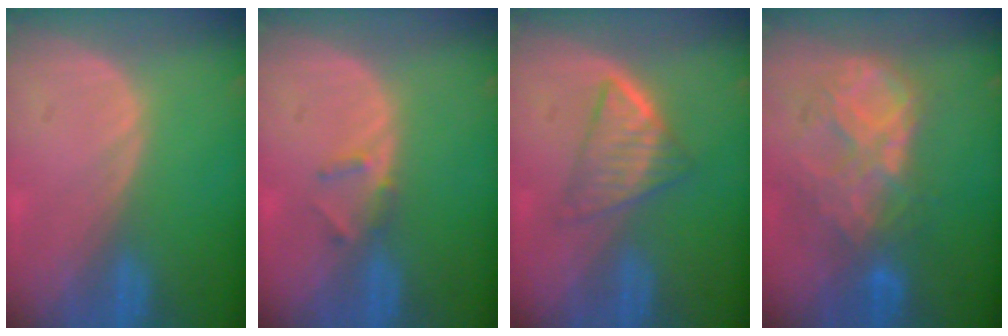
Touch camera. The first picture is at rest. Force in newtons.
{"total": 1.9, "press": 1.7, "slide": 0.9}
{"total": 5.3, "press": 5.0, "slide": 1.8}
{"total": 9.2, "press": 7.8, "slide": 4.9}